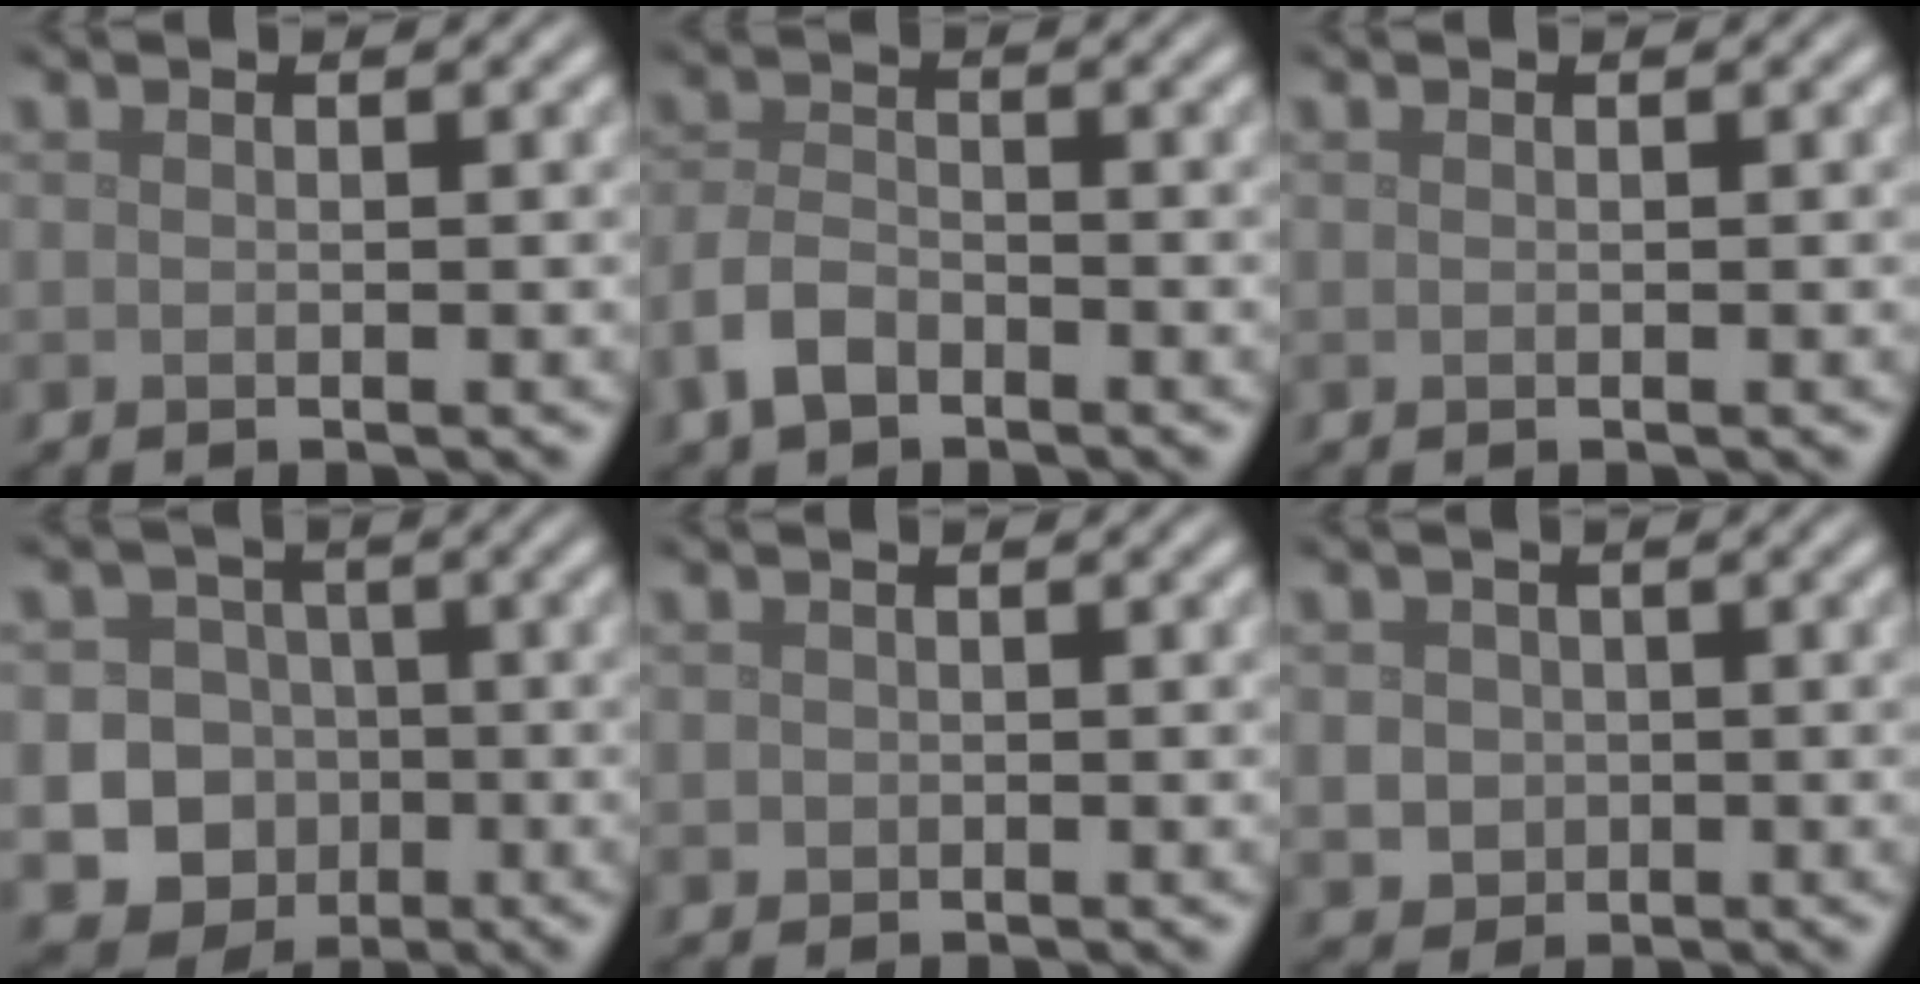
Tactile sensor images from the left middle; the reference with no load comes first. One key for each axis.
{"total": 3.2, "fx": -2.1, "fy": 1.8, "fz": 1.7, "tx": -0.033, "ty": 0.002, "tz": -0.053}
{"total": 0.0}
{"total": 10.7, "fx": -3.4, "fy": 9.8, "fz": 2.7, "tx": -0.028, "ty": -0.024, "tz": -0.077}
{"total": 0.7, "fx": 0.0, "fy": 0.6, "fz": 0.1, "tx": 0.003, "ty": -0.003, "tz": -0.003}
{"total": 2.5, "fx": -0.1, "fy": 2.4, "fz": 0.8, "tx": -0.007, "ty": -0.003, "tz": -0.003}